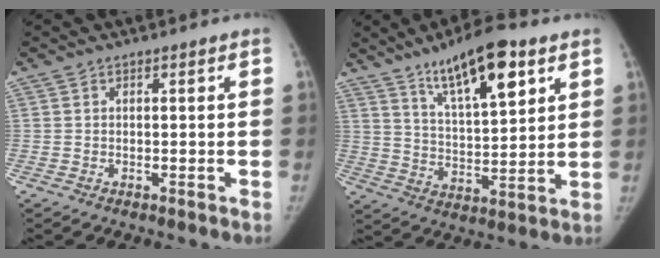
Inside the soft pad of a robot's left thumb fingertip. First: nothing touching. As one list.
[{"total": 15.5, "force": [8.8, 4.9, 11.8], "torque": [-0.166, -0.039, 0.149]}]